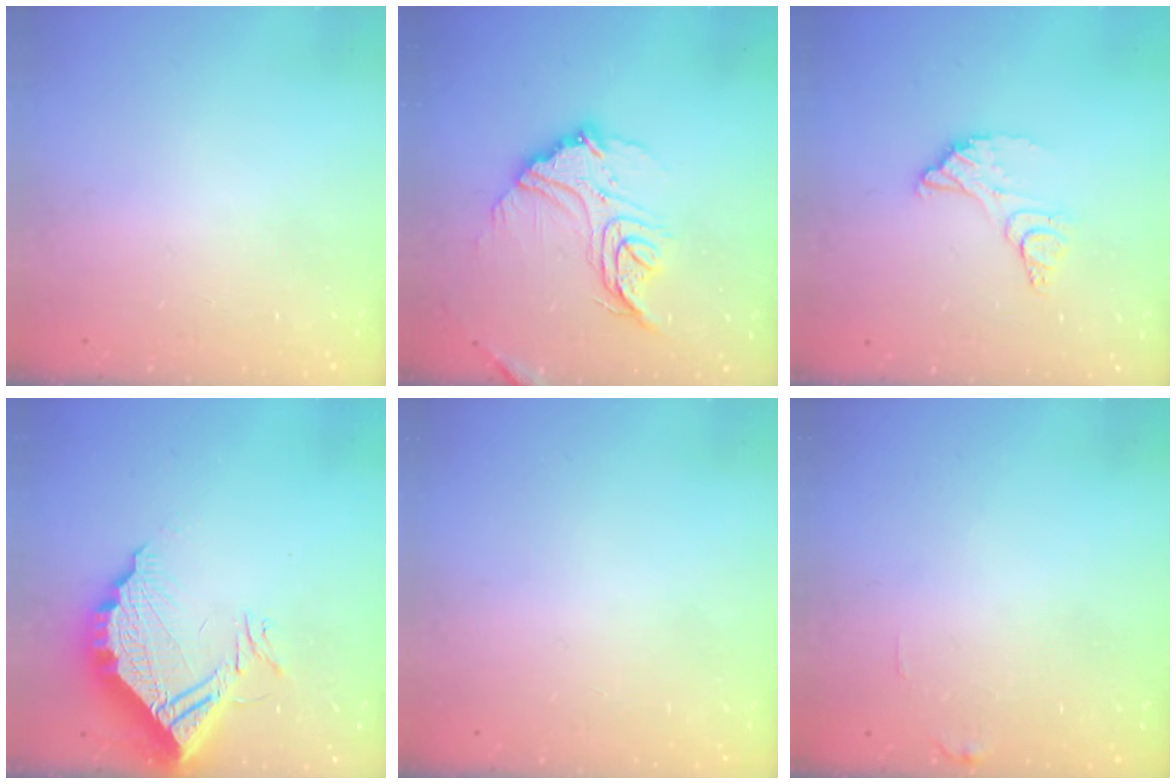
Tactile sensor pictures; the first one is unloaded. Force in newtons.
{"total": 16.1, "press": 16.0, "slide": 1.5}
{"total": 10.1, "press": 10.0, "slide": 0.9}
{"total": 14.1, "press": 14.1, "slide": 1.1}
{"total": 0.0}
{"total": 5.1, "press": 5.1, "slide": 0.3}